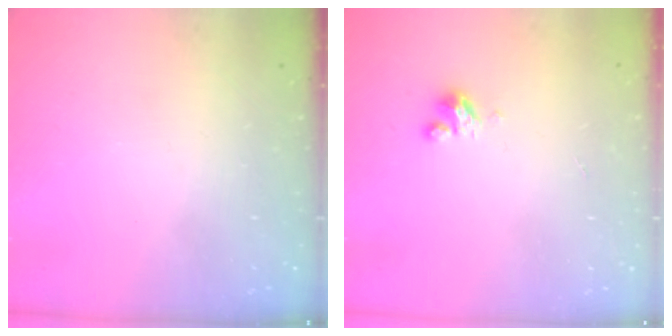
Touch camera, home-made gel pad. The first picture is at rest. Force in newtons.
{"total": 2.5, "press": 2.5, "slide": 0.2}